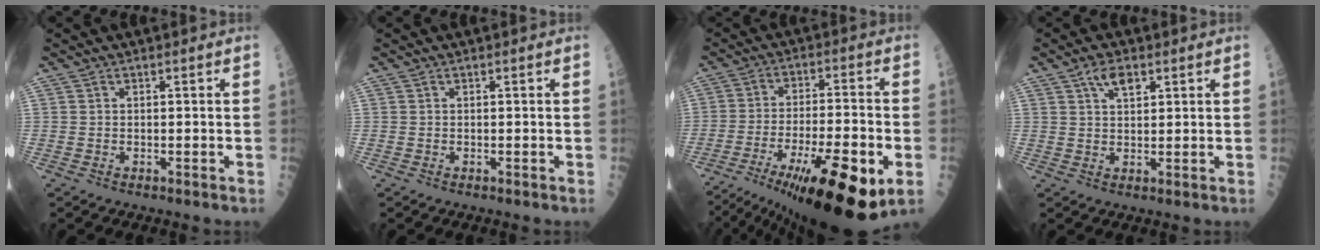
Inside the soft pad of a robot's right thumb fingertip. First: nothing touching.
{"total": 0.0}
{"total": 24.8, "force": [-11.1, 6.5, 21.2], "torque": [-0.324, -0.007, -0.172]}
{"total": 4.2, "force": [2.3, 2.0, 2.9], "torque": [-0.039, -0.004, 0.042]}